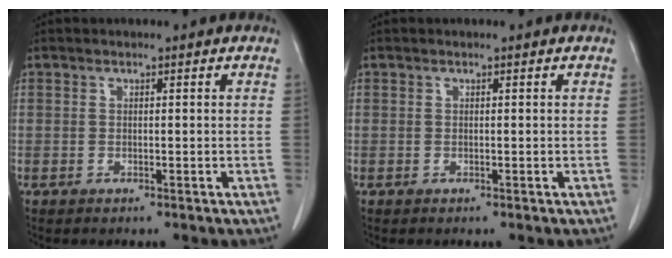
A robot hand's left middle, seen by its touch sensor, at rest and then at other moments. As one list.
[{"total": 0.0}]